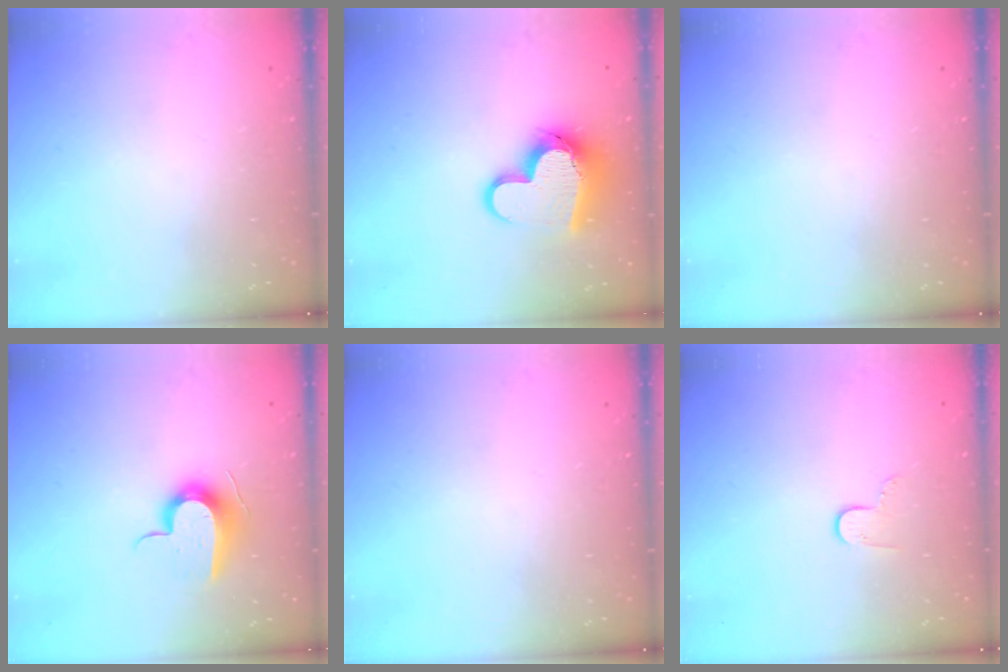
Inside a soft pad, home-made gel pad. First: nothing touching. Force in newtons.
{"total": 14.9, "press": 14.8, "slide": 1.4}
{"total": 0.0}
{"total": 11.5, "press": 11.5, "slide": 0.9}
{"total": 0.0}
{"total": 4.6, "press": 4.5, "slide": 0.5}